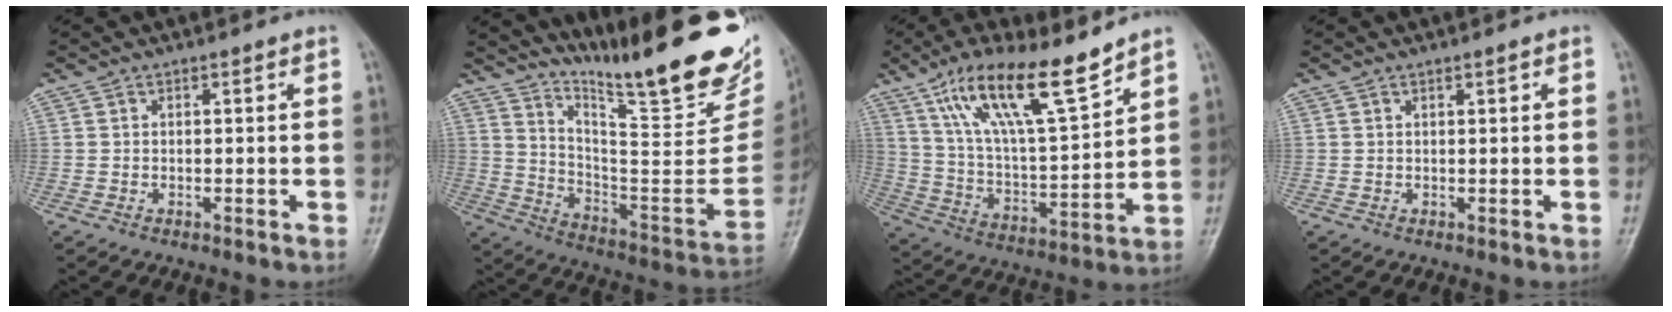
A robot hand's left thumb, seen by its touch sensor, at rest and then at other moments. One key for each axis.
{"total": 26.3, "fx": 20.2, "fy": 3.9, "fz": 16.3, "tx": -0.222, "ty": -0.137, "tz": 0.311}
{"total": 17.9, "fx": 12.1, "fy": 4.2, "fz": 12.5, "tx": -0.204, "ty": -0.055, "tz": 0.228}
{"total": 0.7, "fx": 0.5, "fy": 0.0, "fz": 0.5, "tx": -0.011, "ty": -0.004, "tz": 0.011}